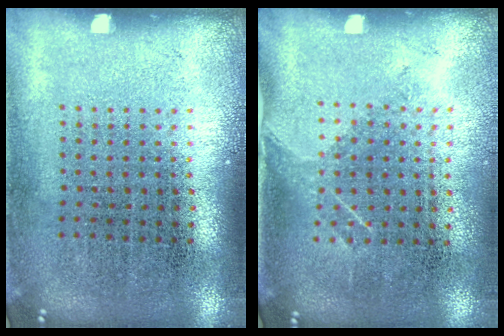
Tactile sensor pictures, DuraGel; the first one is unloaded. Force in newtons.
{"total": 1.1, "press": 0.9, "slide": 0.7}